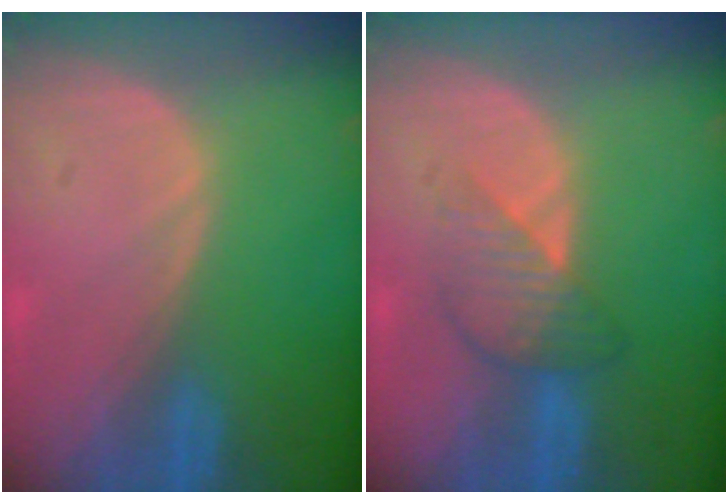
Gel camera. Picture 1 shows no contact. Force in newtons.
{"total": 4.3, "press": 4.3, "slide": 0.2}